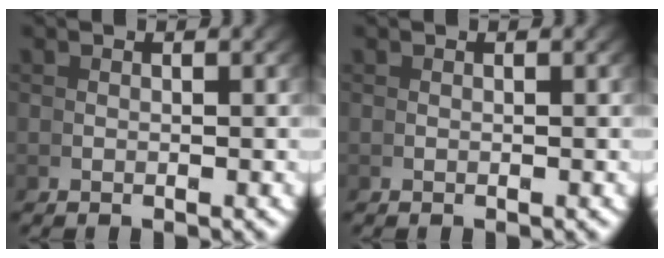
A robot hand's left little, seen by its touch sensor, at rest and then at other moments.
{"total": 0.0}